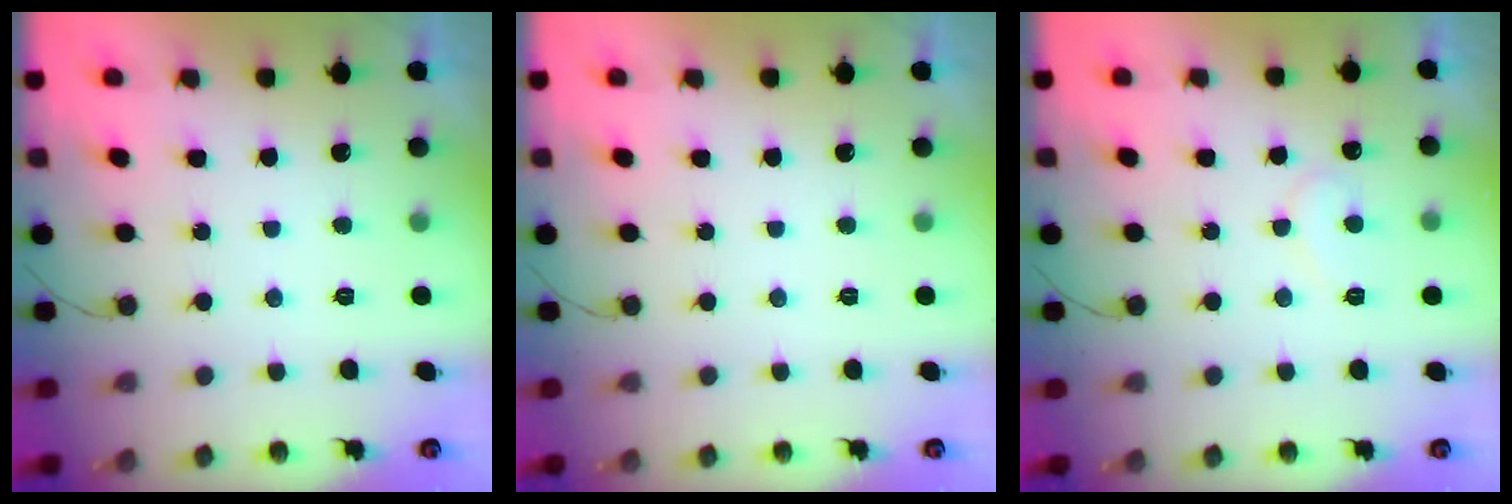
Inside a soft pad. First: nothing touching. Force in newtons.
{"total": 0.0}
{"total": 6.2, "press": 6.2, "slide": 0.4}